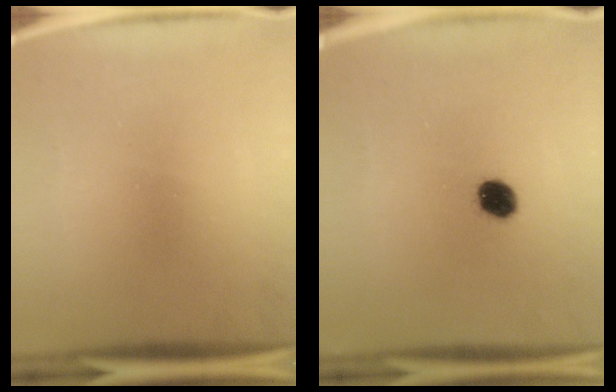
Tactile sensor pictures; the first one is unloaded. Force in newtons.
{"total": 5.0}